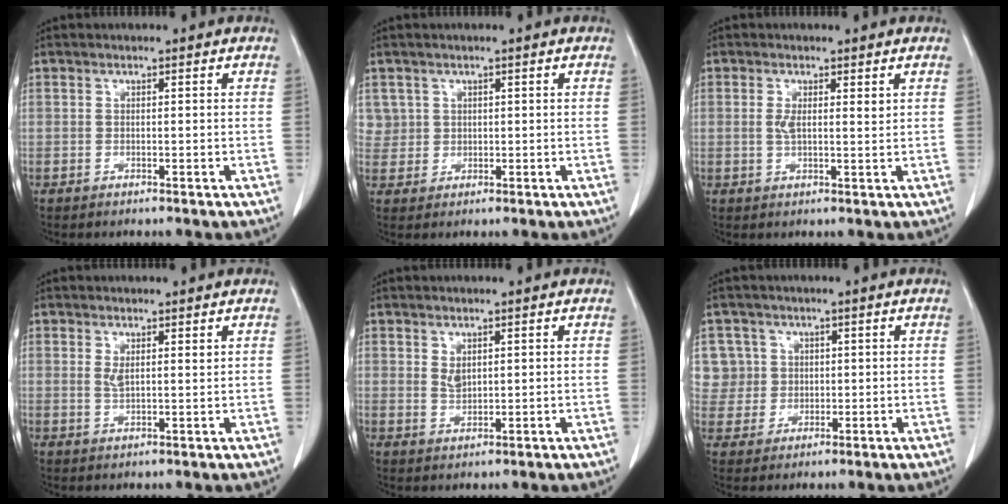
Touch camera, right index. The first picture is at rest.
{"total": 2.9, "force": [1.3, 2.5, -0.2], "torque": [0.023, 0.004, 0.019]}
{"total": 2.8, "force": [0.9, 1.0, 2.5], "torque": [-0.049, 0.000, 0.016]}
{"total": 2.1, "force": [1.1, 0.6, 1.7], "torque": [-0.037, -0.003, 0.024]}
{"total": 2.0, "force": [0.9, 1.2, 1.3], "torque": [-0.027, -0.002, 0.024]}
{"total": 6.4, "force": [2.0, 6.1, -0.3], "torque": [0.016, 0.017, 0.047]}